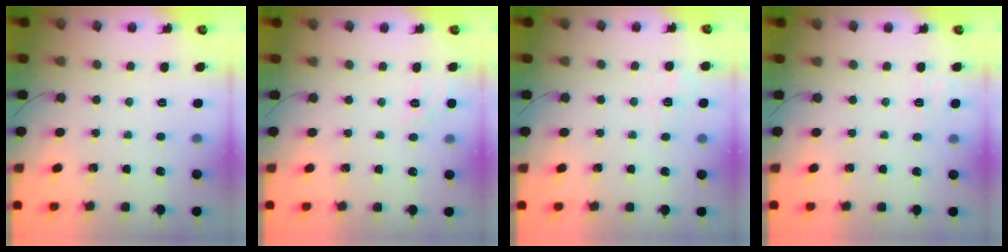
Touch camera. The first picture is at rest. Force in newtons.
{"total": 9.3, "press": 9.1, "slide": 1.8}
{"total": 2.0, "press": 0.8, "slide": 1.8}
{"total": 8.2, "press": 8.0, "slide": 2.0}